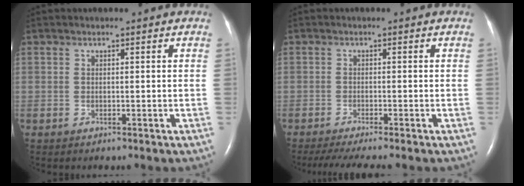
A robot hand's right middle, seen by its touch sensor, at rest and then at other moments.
{"total": 6.3, "force": [-5.2, -0.2, 3.5], "torque": [-0.053, -0.017, -0.084]}